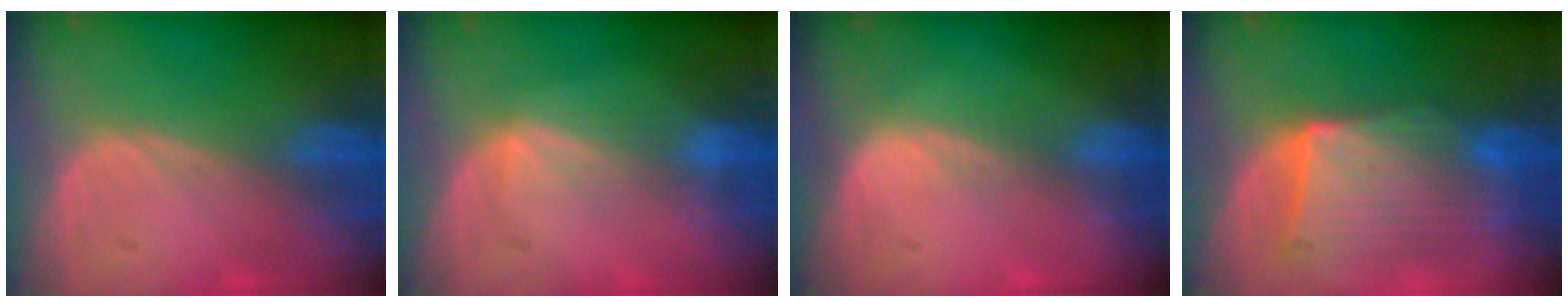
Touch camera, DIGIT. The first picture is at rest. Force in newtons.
{"total": 2.7, "press": 2.7, "slide": 0.4}
{"total": 1.1, "press": 0.7, "slide": 0.9}
{"total": 9.3, "press": 8.6, "slide": 3.3}